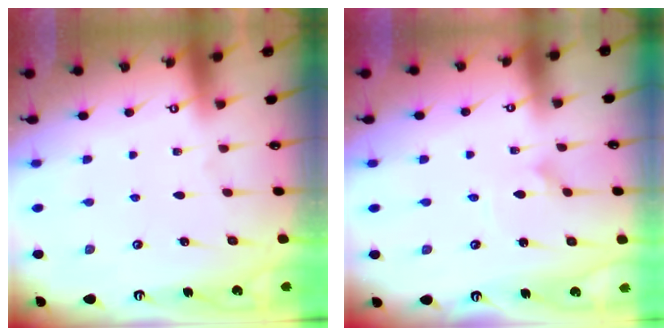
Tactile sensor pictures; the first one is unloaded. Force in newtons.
{"total": 1.3, "press": 1.3, "slide": 0.0}